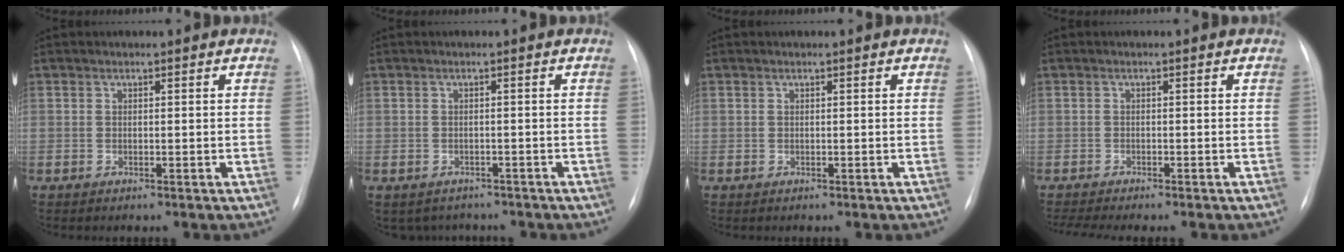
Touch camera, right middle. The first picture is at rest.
{"total": 4.3, "force": [-3.6, 2.5, 0.2], "torque": [0.000, 0.011, -0.044]}
{"total": 0.0}
{"total": 4.0, "force": [-3.6, -0.1, 1.9], "torque": [-0.031, -0.005, -0.054]}